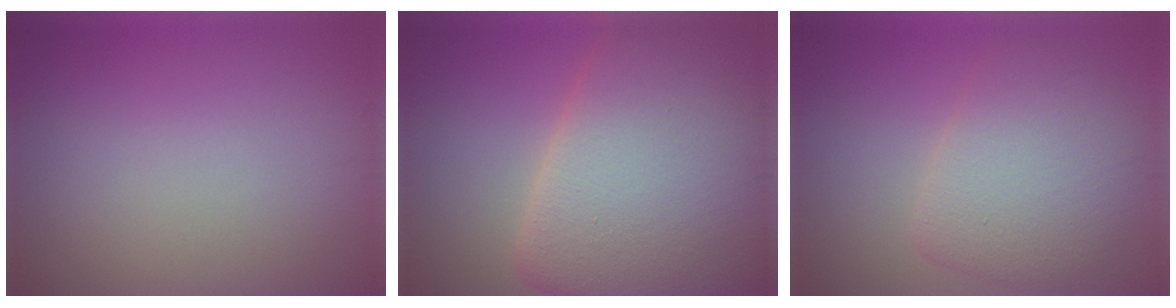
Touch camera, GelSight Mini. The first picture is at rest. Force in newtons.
{"total": 16.0, "press": 16.0, "slide": 0.8}
{"total": 5.6, "press": 5.6, "slide": 0.7}